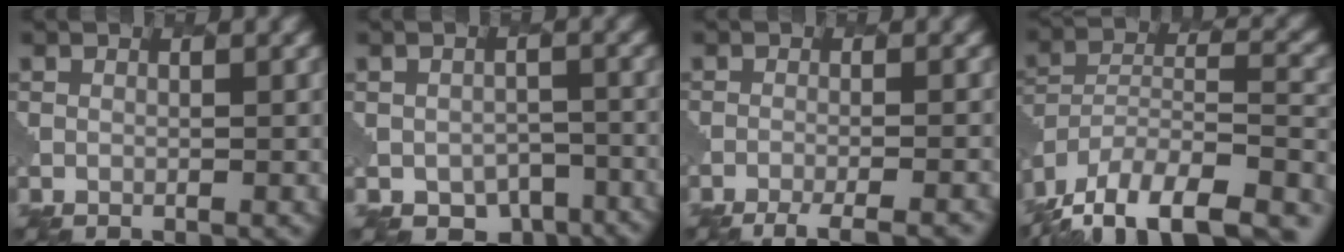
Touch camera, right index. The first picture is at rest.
{"total": 4.3, "force": [-2.7, 3.0, 1.7], "torque": [-0.014, -0.023, -0.031]}
{"total": 4.7, "force": [-3.8, 0.9, 2.6], "torque": [-0.030, -0.005, -0.061]}
{"total": 17.7, "force": [-15.0, 6.0, 7.1], "torque": [-0.120, -0.006, -0.215]}